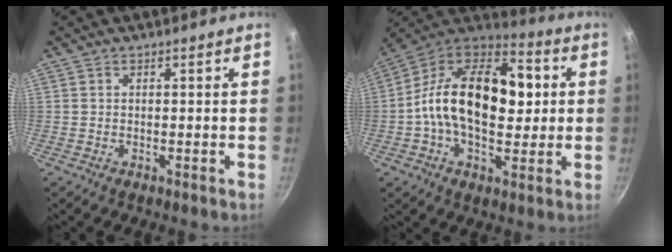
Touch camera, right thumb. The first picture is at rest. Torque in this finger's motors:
{"motor_torque": [2.53, 2.48, 1.35, -1.10, 0.23]}